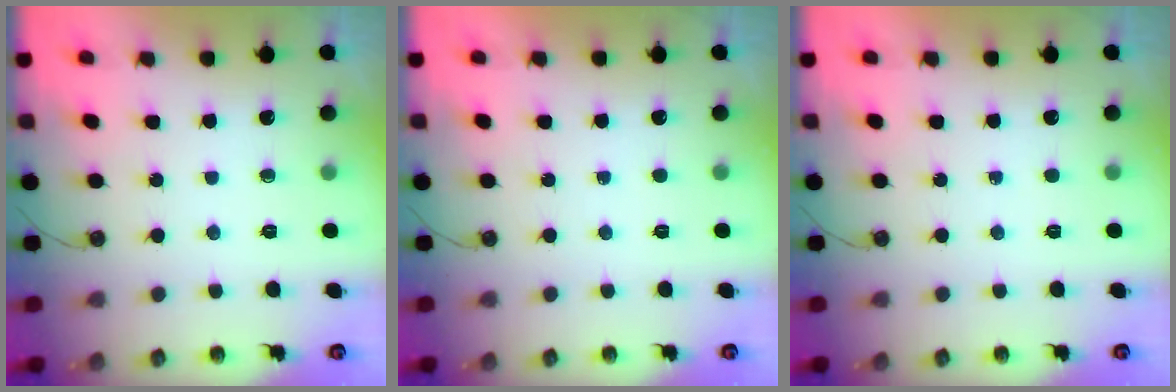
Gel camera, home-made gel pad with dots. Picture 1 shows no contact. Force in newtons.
{"total": 0.0}
{"total": 0.0}